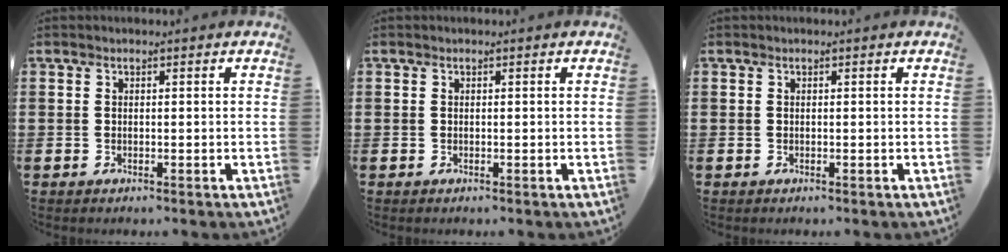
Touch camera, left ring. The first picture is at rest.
{"total": 0.0}
{"total": 0.0}